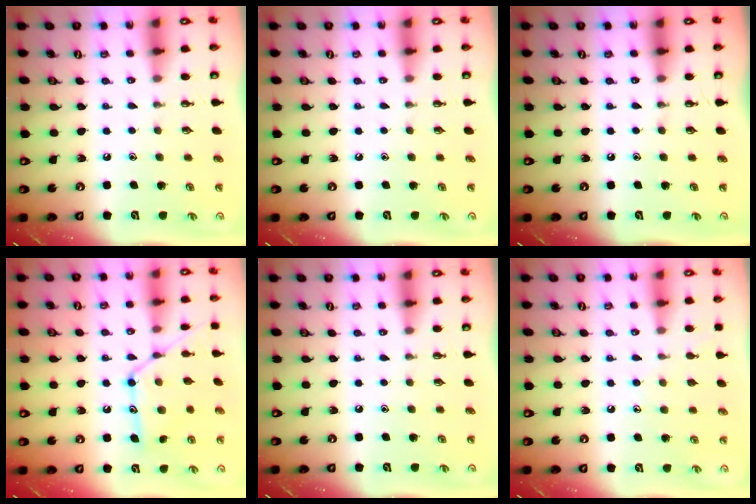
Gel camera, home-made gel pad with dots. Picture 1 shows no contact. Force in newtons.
{"total": 0.0}
{"total": 0.0}
{"total": 14.2, "press": 14.2, "slide": 0.5}
{"total": 0.0}
{"total": 7.2, "press": 7.2, "slide": 0.6}